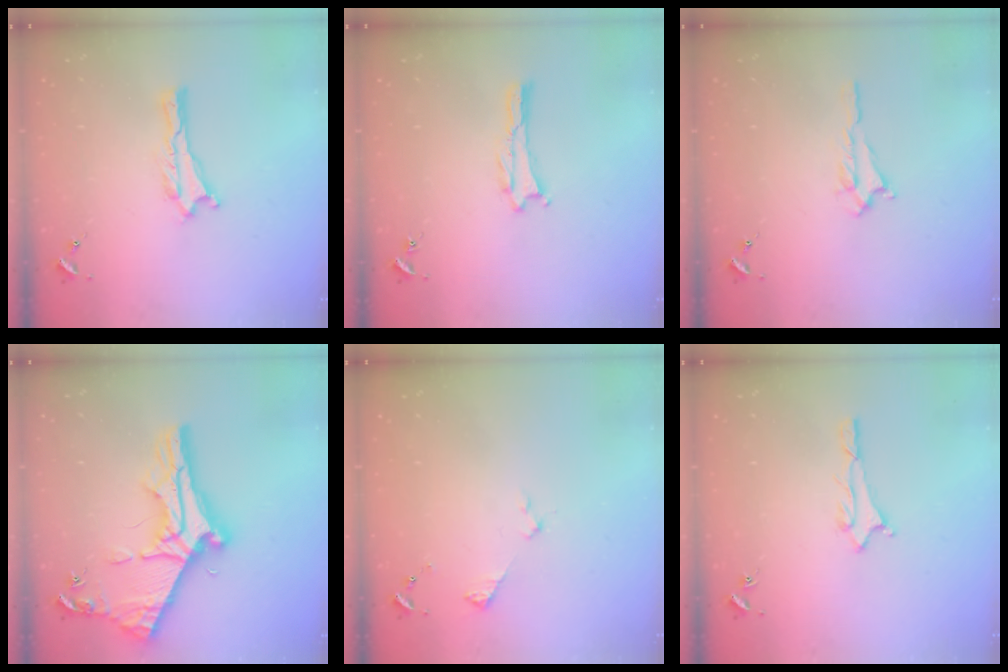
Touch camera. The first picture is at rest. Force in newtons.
{"total": 0.0}
{"total": 0.7, "press": 0.7, "slide": 0.2}
{"total": 10.5, "press": 10.4, "slide": 1.0}
{"total": 2.9, "press": 2.9, "slide": 0.3}
{"total": 1.5, "press": 1.5, "slide": 0.1}